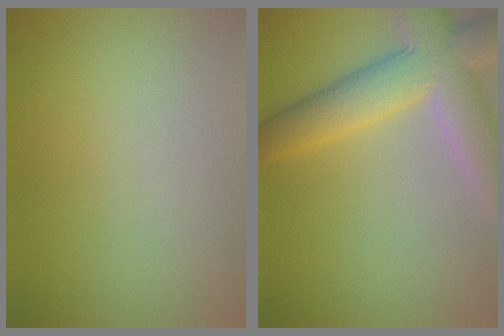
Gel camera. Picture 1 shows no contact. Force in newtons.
{"total": 7.7, "press": 7.7, "slide": 0.8}